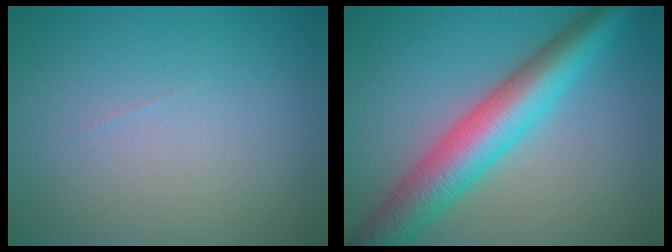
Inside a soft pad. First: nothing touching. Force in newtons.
{"total": 7.3, "press": 7.3, "slide": 0.1}